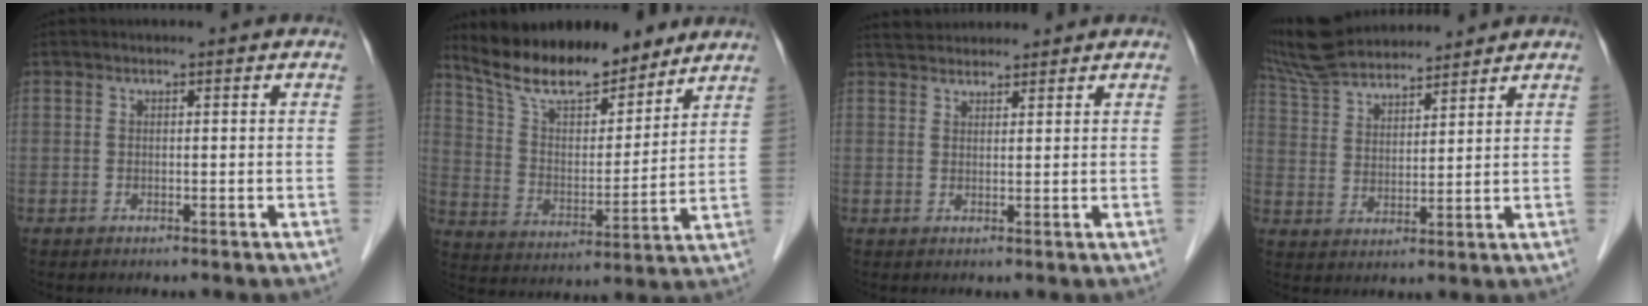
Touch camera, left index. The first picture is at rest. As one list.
[{"total": 14.8, "force": [12.6, 4.2, 6.5], "torque": [-0.105, -0.001, 0.223]}, {"total": 3.8, "force": [3.7, 0.7, 0.4], "torque": [-0.011, 0.033, 0.067]}, {"total": 15.1, "force": [14.1, 3.4, 4.5], "torque": [-0.094, 0.039, 0.262]}]